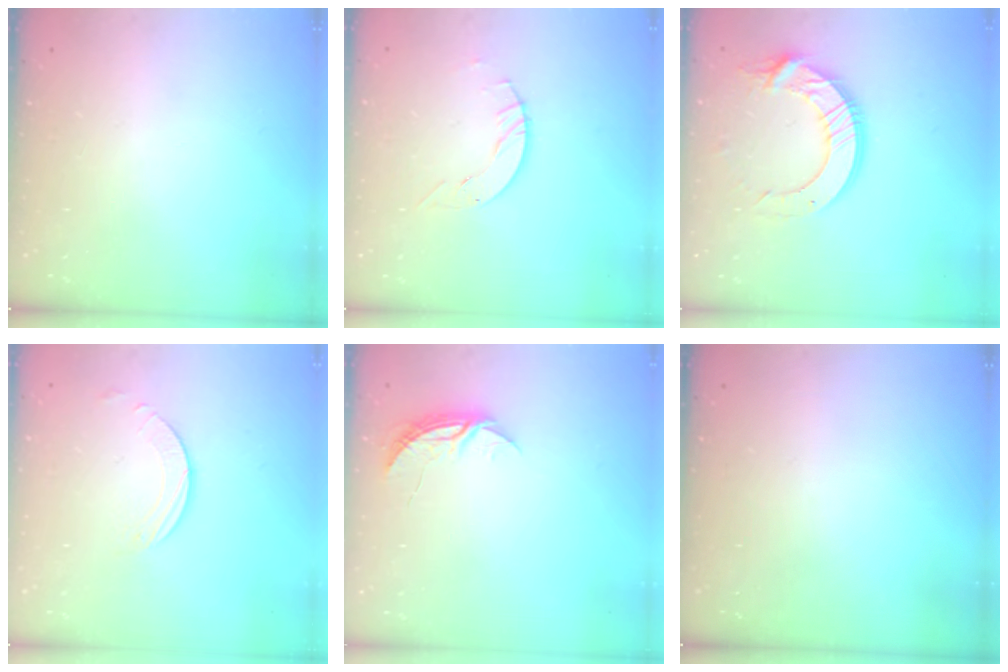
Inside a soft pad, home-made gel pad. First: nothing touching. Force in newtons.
{"total": 4.0, "press": 4.0, "slide": 0.5}
{"total": 14.7, "press": 14.7, "slide": 1.6}
{"total": 1.9, "press": 1.9, "slide": 0.2}
{"total": 6.2, "press": 6.2, "slide": 0.5}
{"total": 0.0}